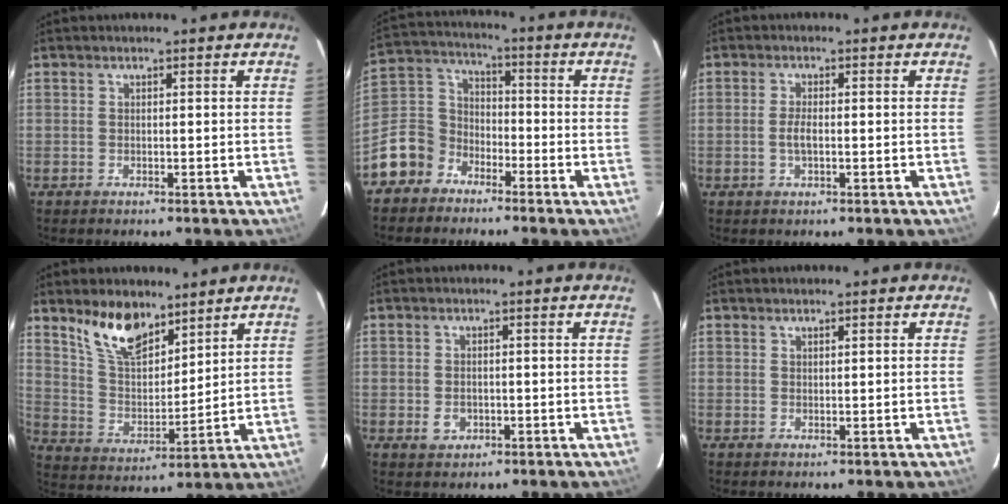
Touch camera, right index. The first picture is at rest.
{"total": 10.0, "force": [-6.3, 7.6, 1.6], "torque": [-0.055, 0.046, -0.130]}
{"total": 2.3, "force": [-0.5, 0.8, 2.1], "torque": [-0.043, -0.002, -0.008]}
{"total": 11.9, "force": [8.6, 5.2, 6.4], "torque": [-0.119, 0.004, 0.169]}
{"total": 2.7, "force": [-0.7, 2.2, 1.4], "torque": [-0.026, 0.000, -0.007]}
{"total": 0.7, "force": [0.6, 0.1, 0.2], "torque": [-0.005, 0.001, 0.011]}